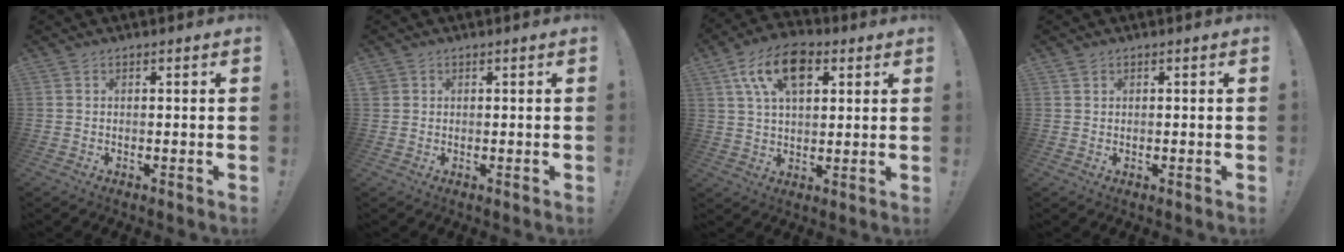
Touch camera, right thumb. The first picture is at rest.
{"total": 1.4, "force": [0.9, 1.1, 0.2], "torque": [0.000, -0.001, 0.016]}
{"total": 14.6, "force": [6.1, 8.6, 10.1], "torque": [-0.161, -0.004, 0.113]}
{"total": 1.0, "force": [0.7, 0.6, 0.0], "torque": [0.009, -0.002, 0.012]}